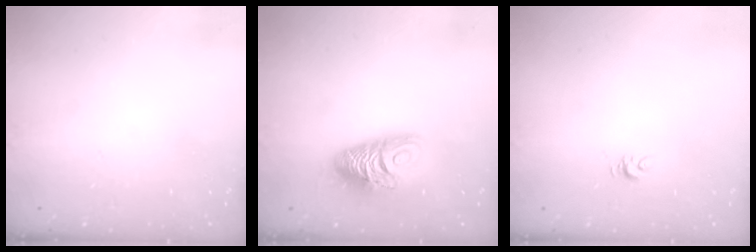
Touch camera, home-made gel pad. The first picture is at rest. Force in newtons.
{"total": 11.6, "press": 11.6, "slide": 1.3}
{"total": 3.5, "press": 3.5, "slide": 0.3}